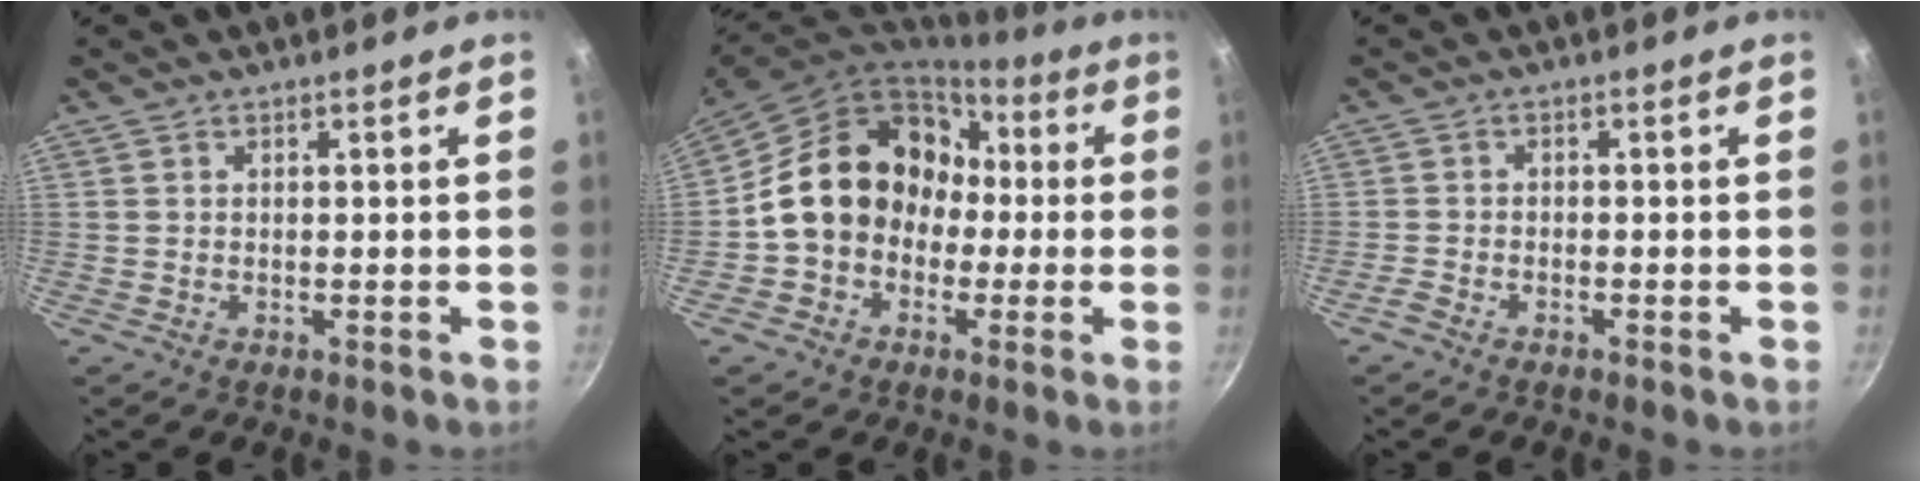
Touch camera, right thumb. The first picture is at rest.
{"total": 17.6, "force": [-0.3, 14.7, 9.7], "torque": [-0.128, 0.069, -0.009]}
{"total": 1.9, "force": [-1.6, 0.6, 0.8], "torque": [-0.035, 0.014, -0.036]}